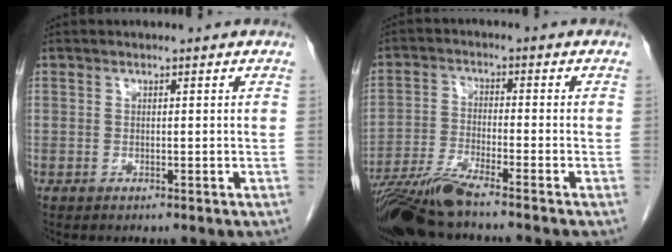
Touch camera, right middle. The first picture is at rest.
{"total": 8.5, "force": [-7.2, -0.9, 4.4], "torque": [-0.080, -0.026, -0.135]}